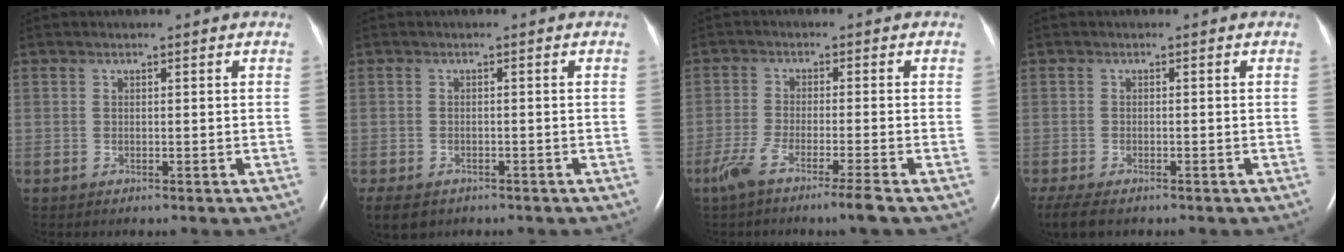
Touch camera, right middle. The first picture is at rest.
{"total": 9.8, "force": [-6.0, 6.5, 4.2], "torque": [-0.112, -0.018, -0.079]}
{"total": 6.1, "force": [-4.3, -0.7, 4.4], "torque": [-0.083, -0.015, -0.082]}
{"total": 7.3, "force": [-5.4, 2.9, 4.0], "torque": [-0.081, -0.016, -0.085]}